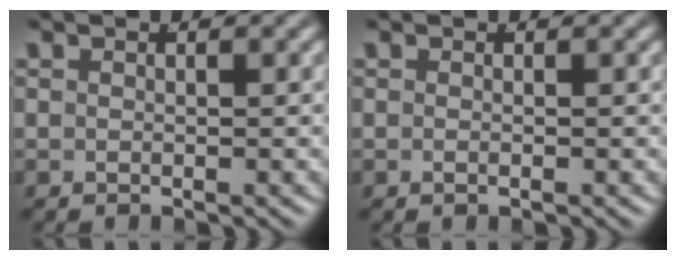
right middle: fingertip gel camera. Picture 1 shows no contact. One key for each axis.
{"total": 0.0}